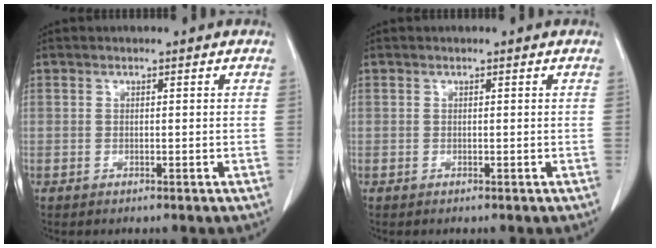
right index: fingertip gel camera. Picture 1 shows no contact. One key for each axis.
{"total": 0.0}